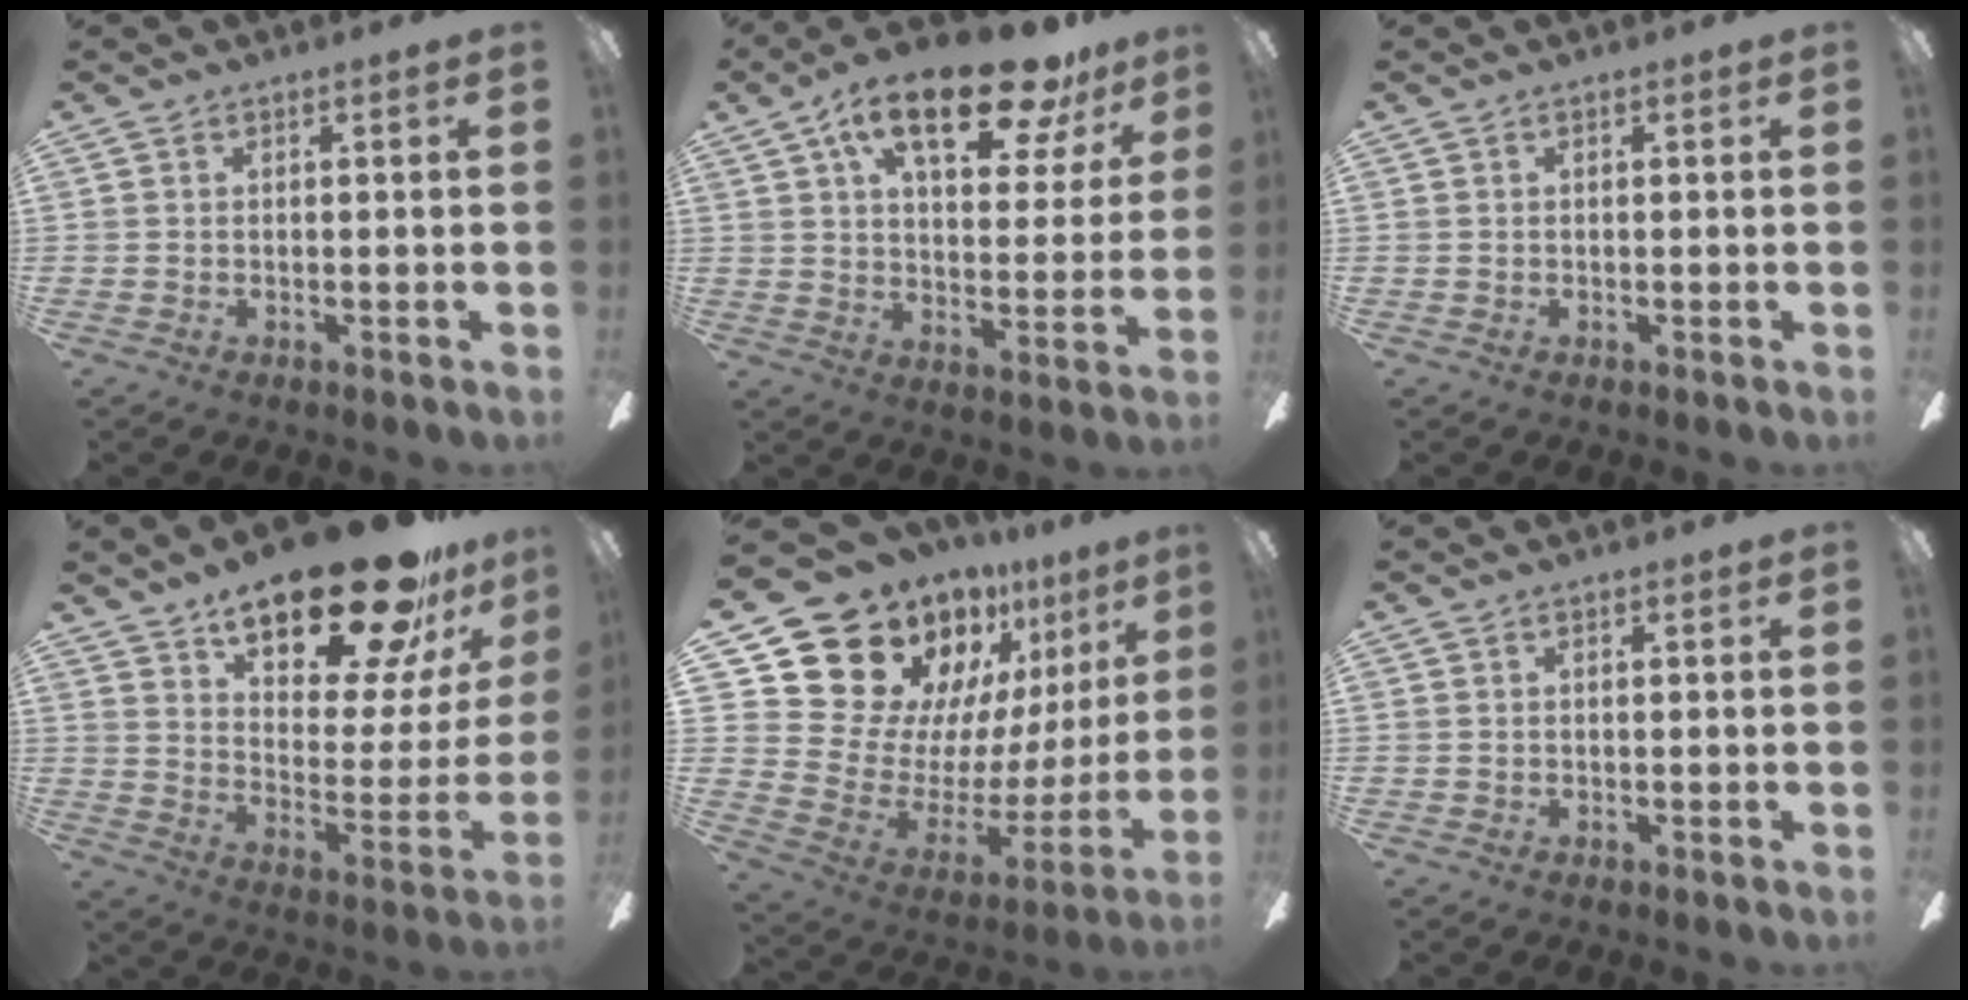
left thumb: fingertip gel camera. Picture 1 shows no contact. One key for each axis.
{"total": 19.9, "fx": 12.4, "fy": 7.8, "fz": 13.5, "tx": -0.215, "ty": -0.056, "tz": 0.203}
{"total": 0.0}
{"total": 25.1, "fx": 19.2, "fy": 7.4, "fz": 14.4, "tx": -0.207, "ty": -0.134, "tz": 0.314}
{"total": 21.4, "fx": 17.0, "fy": 11.4, "fz": 6.3, "tx": -0.108, "ty": -0.144, "tz": 0.336}
{"total": 0.0}